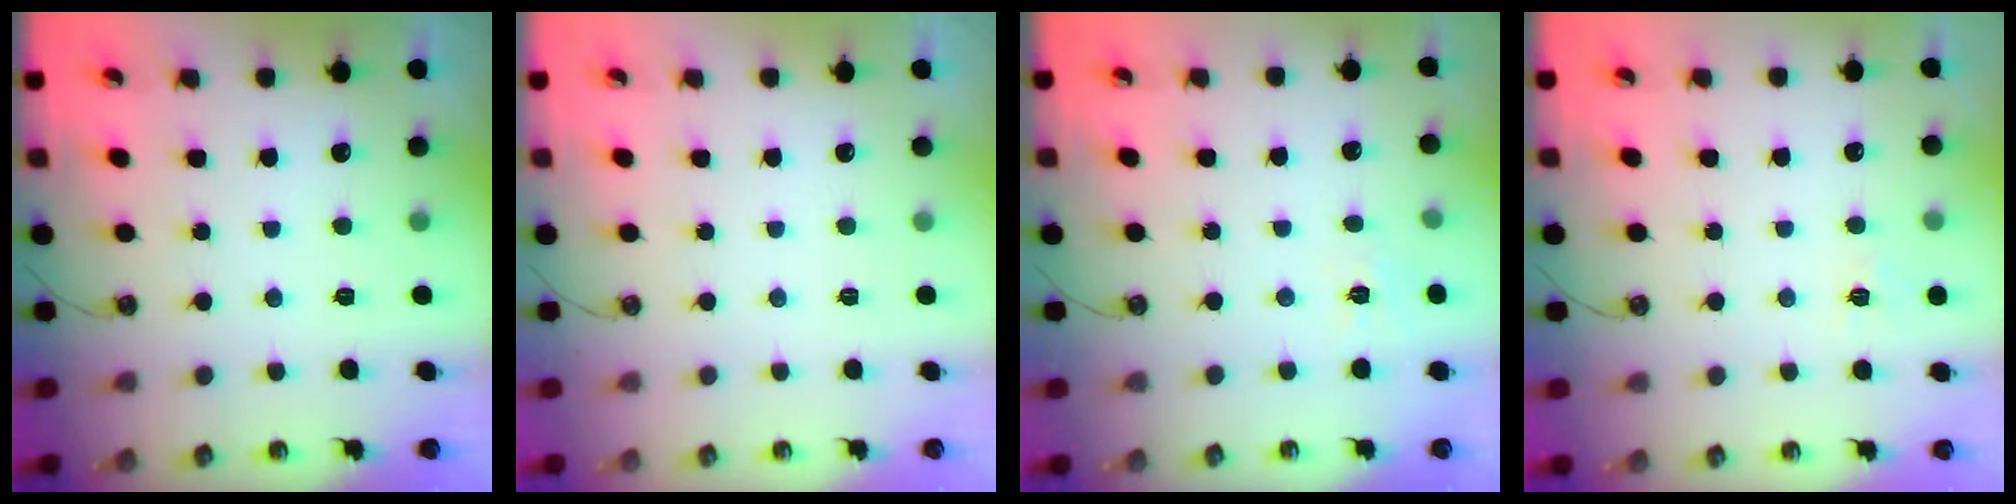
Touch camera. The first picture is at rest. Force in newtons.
{"total": 0.0}
{"total": 3.7, "press": 3.6, "slide": 0.6}
{"total": 4.8, "press": 4.8, "slide": 0.6}